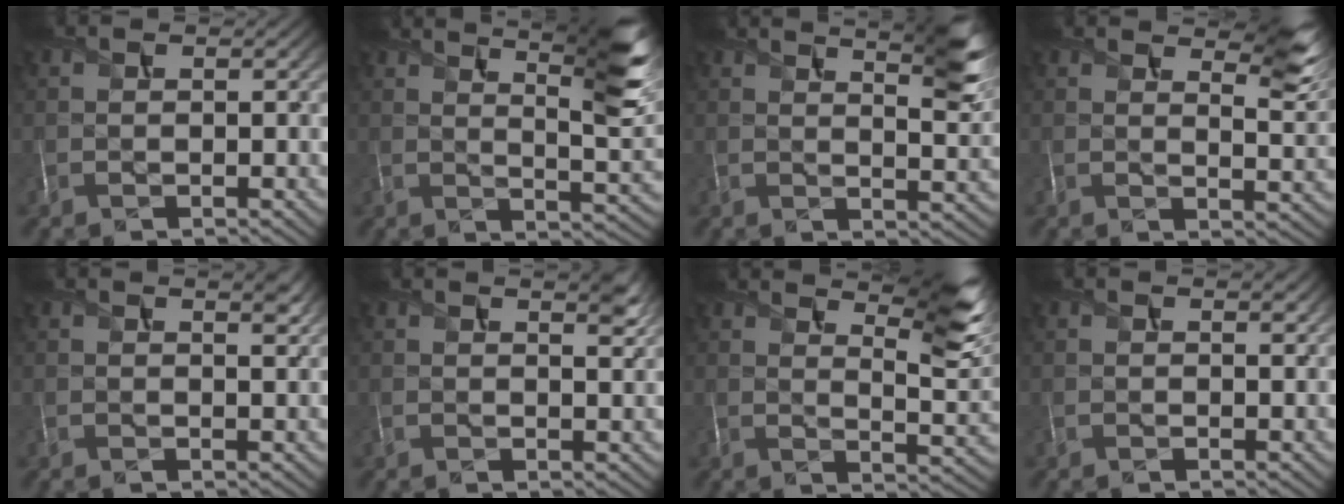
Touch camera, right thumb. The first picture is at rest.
{"total": 10.2, "force": [6.3, 1.8, 7.8], "torque": [-0.116, 0.004, 0.095]}
{"total": 7.6, "force": [5.0, 1.6, 5.5], "torque": [-0.080, 0.008, 0.075]}
{"total": 7.3, "force": [5.3, 1.8, 4.7], "torque": [-0.073, 0.001, 0.089]}
{"total": 2.2, "force": [1.6, 0.4, 1.4], "torque": [-0.027, -0.002, 0.024]}
{"total": 3.1, "force": [2.2, 0.6, 2.1], "torque": [-0.039, 0.001, 0.035]}
{"total": 9.9, "force": [6.8, 1.8, 7.0], "torque": [-0.118, 0.001, 0.113]}
{"total": 1.4, "force": [1.1, 0.3, 0.8], "torque": [-0.017, -0.006, 0.016]}